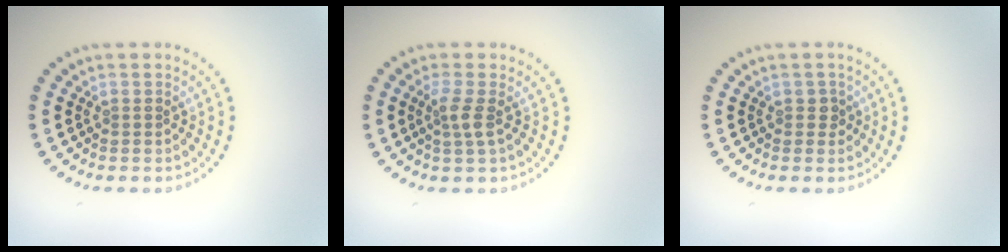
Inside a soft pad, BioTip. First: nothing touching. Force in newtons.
{"total": 1.7, "press": 1.4, "slide": 1.0}
{"total": 1.0, "press": 0.9, "slide": 0.4}